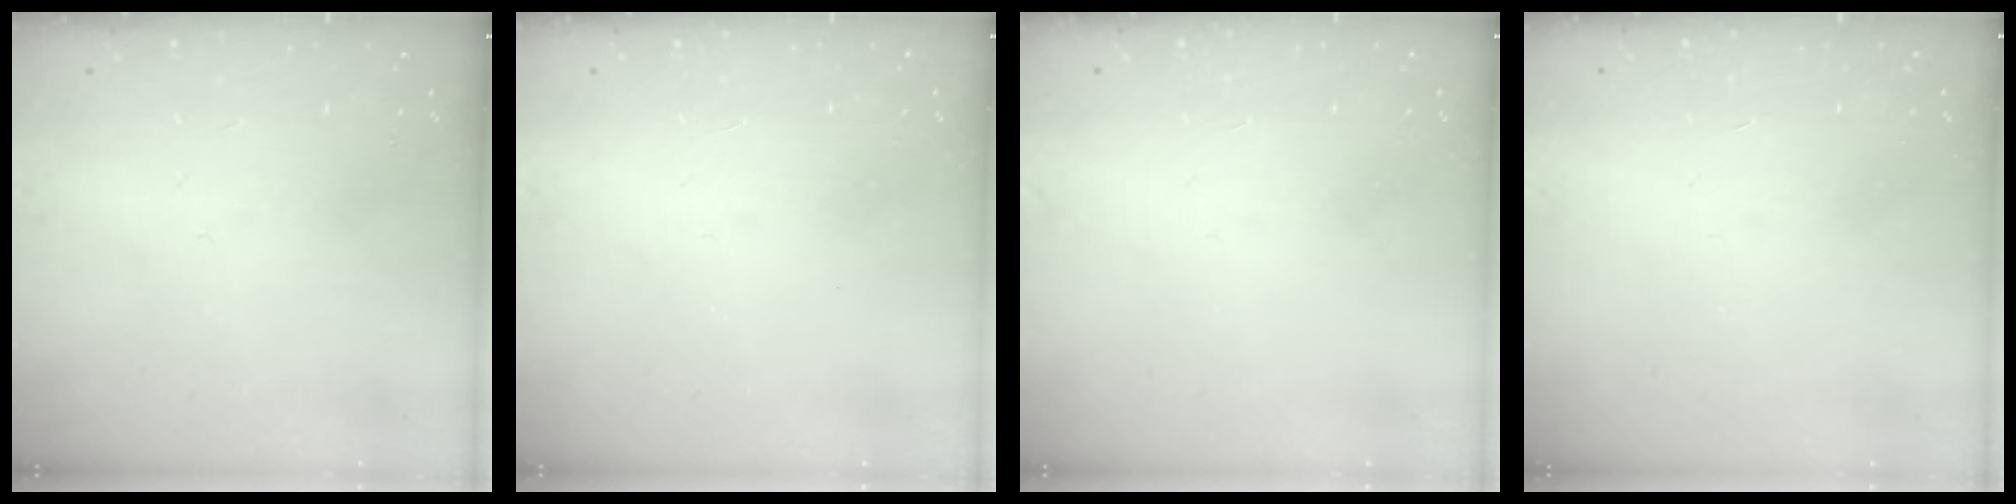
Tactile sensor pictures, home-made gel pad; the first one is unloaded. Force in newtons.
{"total": 1.7, "press": 1.6, "slide": 0.1}
{"total": 1.5, "press": 1.5, "slide": 0.1}
{"total": 1.7, "press": 1.7, "slide": 0.1}